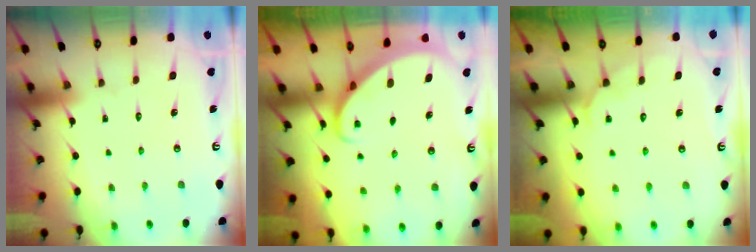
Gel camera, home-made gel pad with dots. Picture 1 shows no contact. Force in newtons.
{"total": 2.3, "press": 2.3, "slide": 0.3}
{"total": 4.6, "press": 4.6, "slide": 0.4}